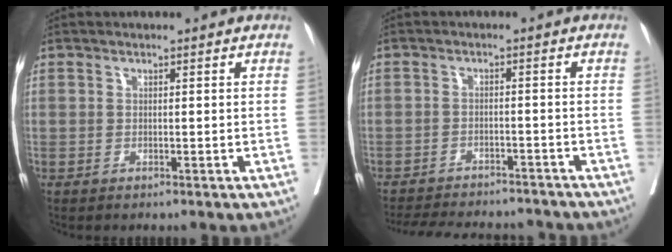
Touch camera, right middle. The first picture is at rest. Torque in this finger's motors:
{"motor_torque": [1.03, -1.11, 0.11, 0.03]}